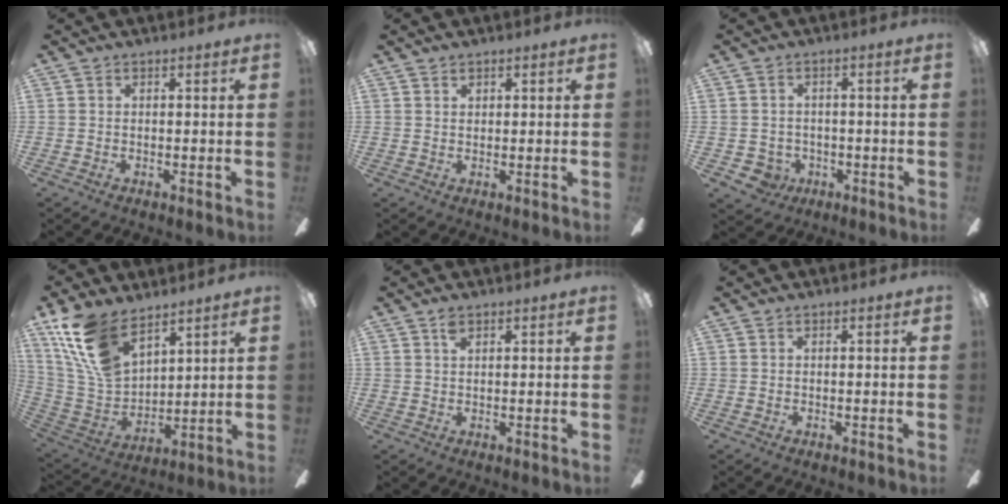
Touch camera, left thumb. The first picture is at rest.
{"total": 1.1, "force": [0.9, 0.6, 0.1], "torque": [0.005, -0.003, 0.015]}
{"total": 4.7, "force": [-2.1, 4.0, 1.2], "torque": [-0.044, 0.010, -0.040]}
{"total": 17.2, "force": [11.6, 8.6, 9.3], "torque": [-0.238, -0.047, 0.219]}
{"total": 1.7, "force": [1.2, 0.7, 1.0], "torque": [-0.024, 0.001, 0.021]}
{"total": 0.0}